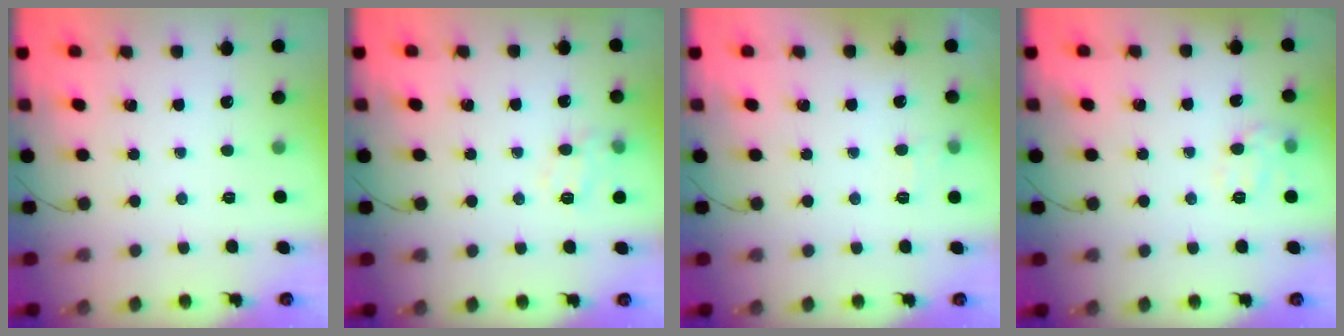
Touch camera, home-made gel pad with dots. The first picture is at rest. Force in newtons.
{"total": 9.5, "press": 9.4, "slide": 1.0}
{"total": 4.5, "press": 4.0, "slide": 2.1}
{"total": 9.1, "press": 9.1, "slide": 0.6}